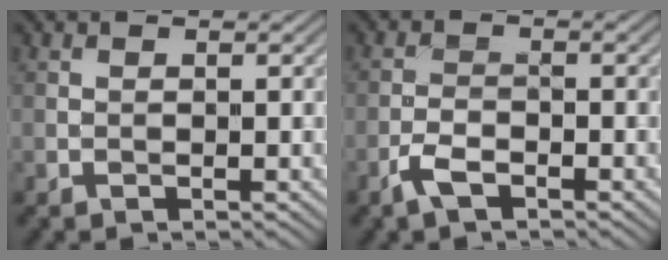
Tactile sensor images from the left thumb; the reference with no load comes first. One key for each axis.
{"total": 2.9, "fx": -2.0, "fy": 1.1, "fz": 1.8, "tx": -0.044, "ty": -0.001, "tz": -0.048}